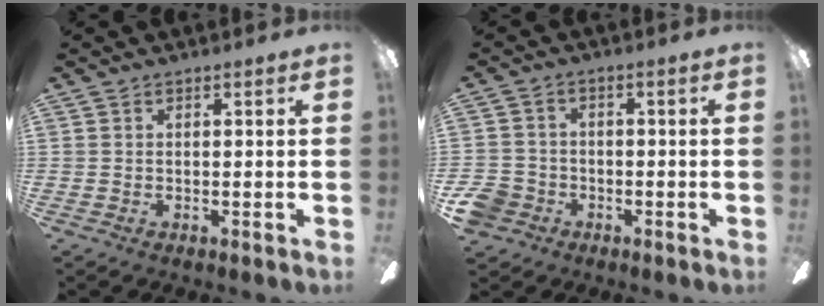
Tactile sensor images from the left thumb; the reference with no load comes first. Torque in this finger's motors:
{"motor_torque": [-0.33, 0.38, 0.08, -0.03, 0.00]}